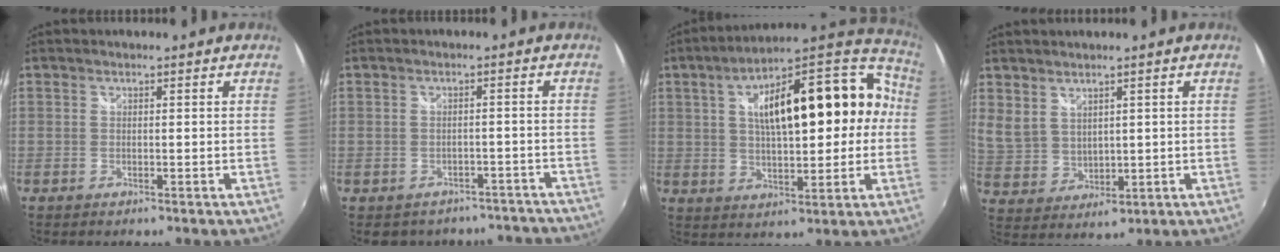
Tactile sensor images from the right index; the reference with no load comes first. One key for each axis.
{"total": 11.1, "fx": -9.4, "fy": 5.4, "fz": 2.2, "tx": -0.045, "ty": 0.014, "tz": -0.095}
{"total": 23.0, "fx": 2.5, "fy": 10.0, "fz": 20.5, "tx": -0.338, "ty": 0.056, "tz": 0.045}
{"total": 8.8, "fx": 3.4, "fy": 6.7, "fz": 4.5, "tx": -0.081, "ty": -0.003, "tz": 0.086}